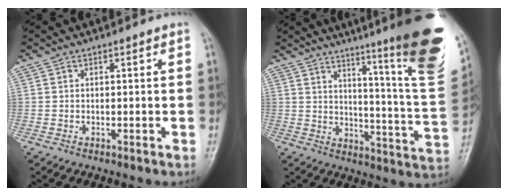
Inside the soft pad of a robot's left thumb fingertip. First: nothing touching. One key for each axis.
{"total": 25.0, "fx": 15.6, "fy": 2.2, "fz": 19.5, "tx": -0.236, "ty": -0.091, "tz": 0.207}